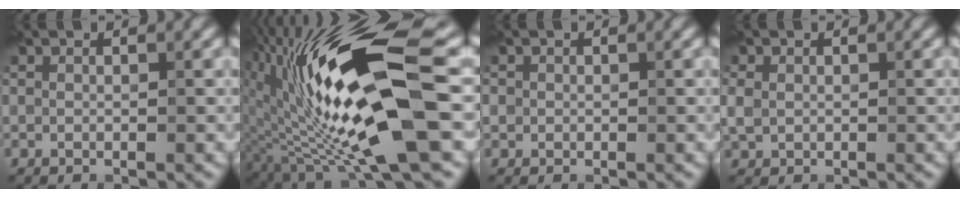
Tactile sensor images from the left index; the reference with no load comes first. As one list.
[{"total": 15.1, "force": [0.3, 4.6, 14.4], "torque": [-0.250, -0.003, 0.003]}, {"total": 0.7, "force": [0.0, 0.7, 0.1], "torque": [0.004, -0.001, -0.003]}, {"total": 1.5, "force": [0.1, 1.3, 0.8], "torque": [-0.018, 0.000, 0.003]}]